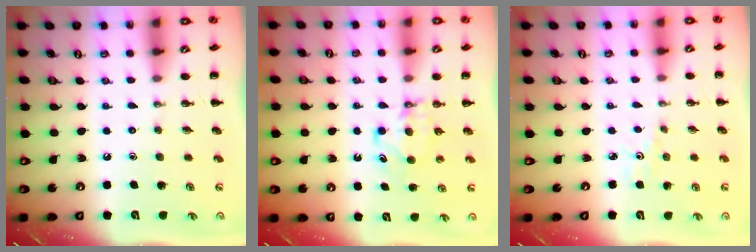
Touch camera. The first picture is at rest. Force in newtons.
{"total": 5.0, "press": 4.9, "slide": 1.1}
{"total": 2.0, "press": 1.9, "slide": 0.7}